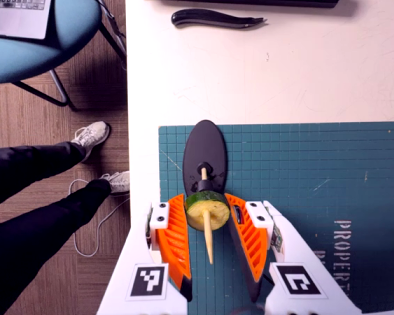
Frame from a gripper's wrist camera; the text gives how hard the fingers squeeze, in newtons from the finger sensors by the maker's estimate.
{"total": 10.2, "left": 9.3, "right": 11.1}